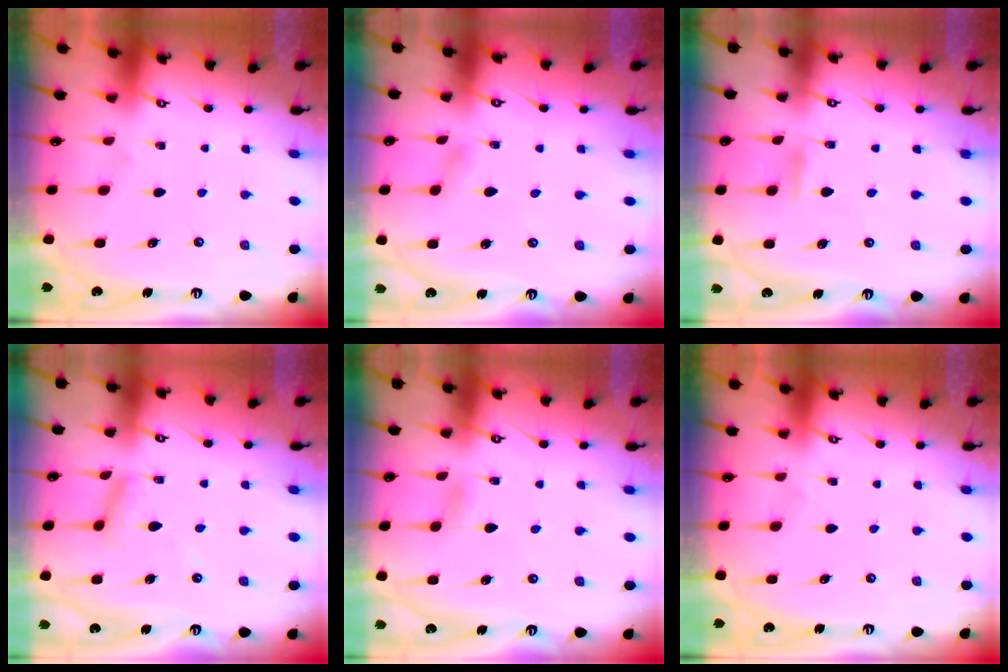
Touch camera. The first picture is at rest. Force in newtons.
{"total": 1.5, "press": 1.5, "slide": 0.2}
{"total": 2.7, "press": 2.7, "slide": 0.3}
{"total": 5.2, "press": 5.2, "slide": 0.3}
{"total": 1.0, "press": 1.0, "slide": 0.1}
{"total": 0.0}